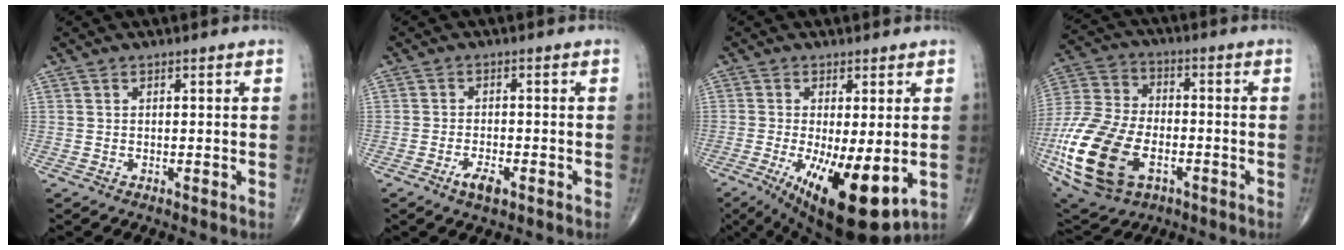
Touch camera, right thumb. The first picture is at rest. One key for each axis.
{"total": 3.5, "fx": -1.9, "fy": 1.4, "fz": 2.6, "tx": -0.048, "ty": 0.005, "tz": -0.035}
{"total": 15.1, "fx": -3.9, "fy": 5.0, "fz": 13.7, "tx": -0.214, "ty": -0.027, "tz": -0.042}
{"total": 22.5, "fx": -7.0, "fy": 13.6, "fz": 16.5, "tx": -0.348, "ty": 0.006, "tz": -0.117}